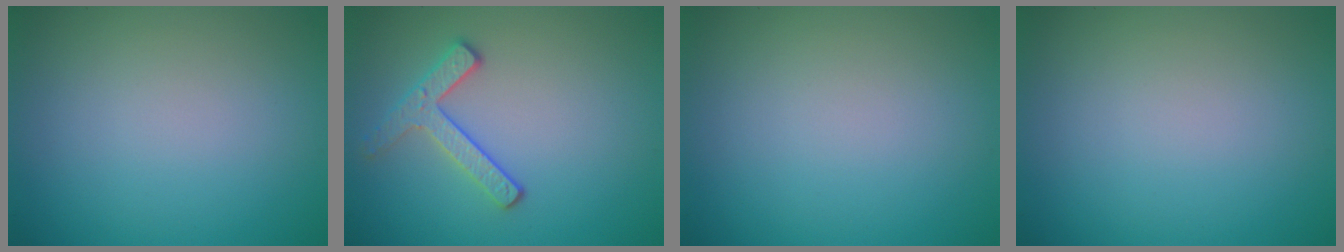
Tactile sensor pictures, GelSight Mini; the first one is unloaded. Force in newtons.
{"total": 2.5, "press": 2.3, "slide": 0.9}
{"total": 0.0}
{"total": 0.0}